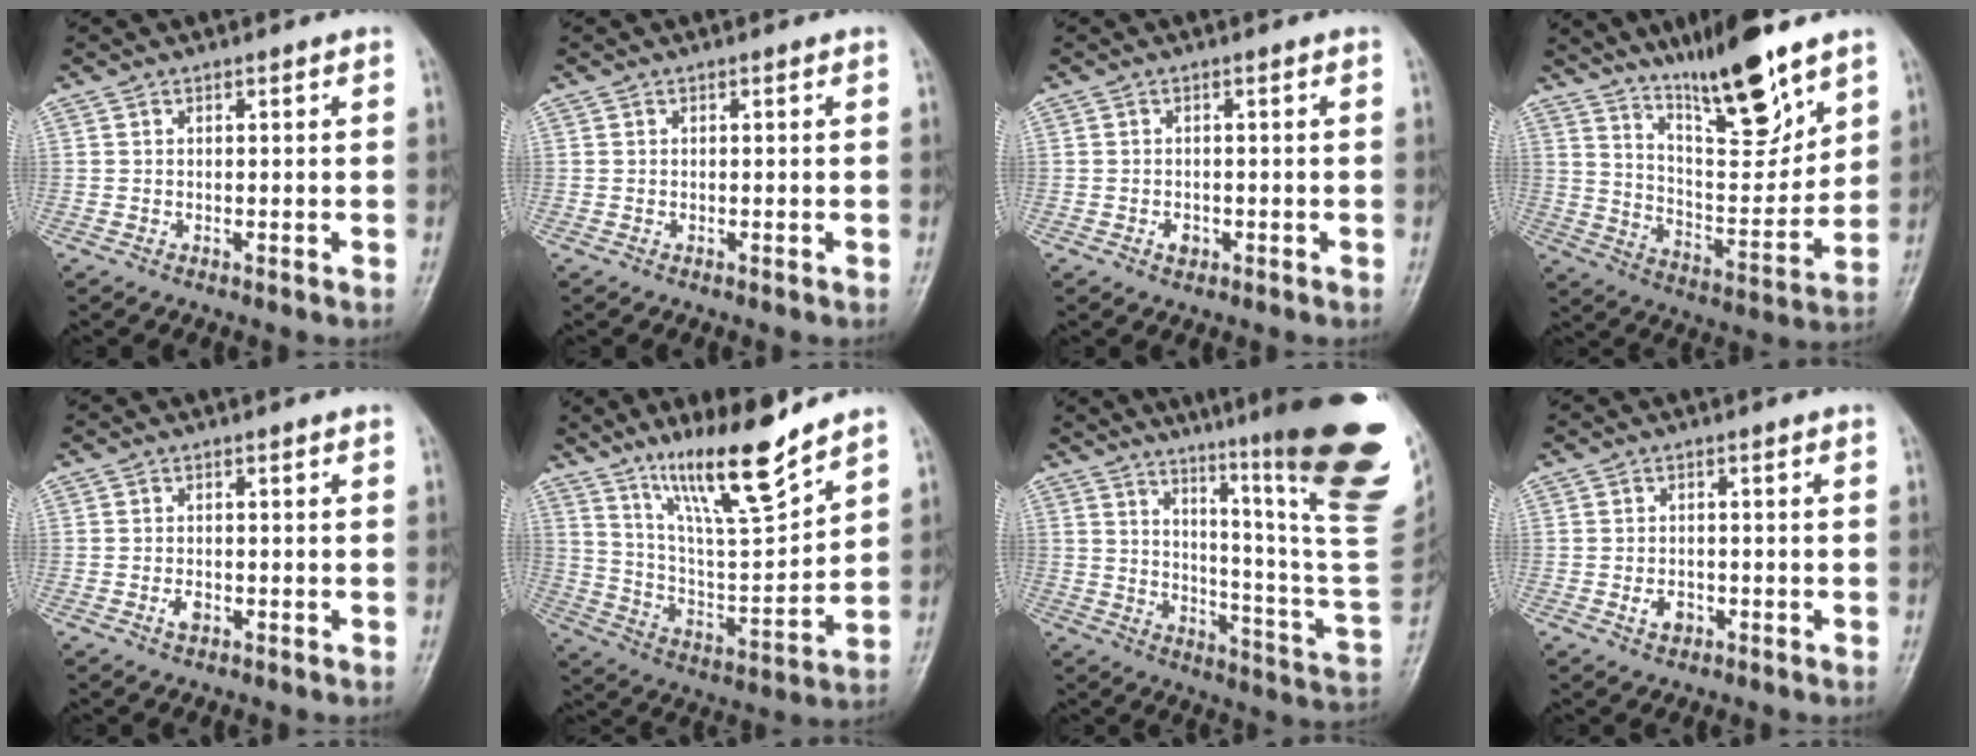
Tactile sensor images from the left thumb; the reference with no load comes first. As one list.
[{"total": 0.0}, {"total": 1.6, "force": [-0.6, 1.2, 0.8], "torque": [-0.010, 0.003, -0.007]}, {"total": 16.8, "force": [12.0, 4.0, 11.1], "torque": [-0.150, -0.082, 0.212]}, {"total": 1.6, "force": [-0.5, 1.0, 1.1], "torque": [-0.020, 0.000, -0.010]}, {"total": 16.0, "force": [12.0, 2.1, 10.4], "torque": [-0.163, -0.077, 0.222]}, {"total": 30.7, "force": [17.6, 3.2, 25.0], "torque": [-0.265, -0.095, 0.248]}, {"total": 2.4, "force": [-0.8, 1.8, 1.4], "torque": [-0.021, 0.004, -0.012]}]